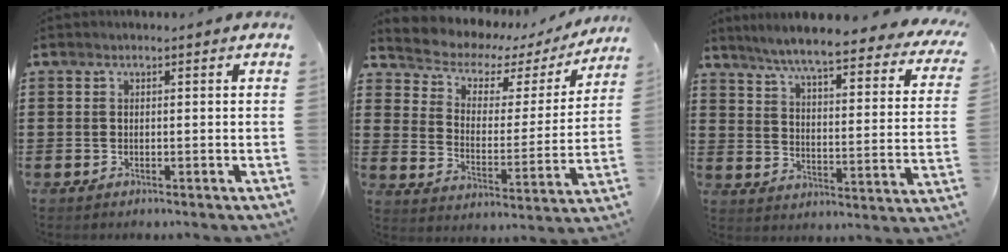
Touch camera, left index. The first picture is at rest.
{"total": 4.8, "force": [4.0, 2.5, 0.8], "torque": [-0.048, -0.031, 0.062]}
{"total": 6.7, "force": [5.8, -0.6, 3.3], "torque": [-0.080, -0.048, 0.093]}